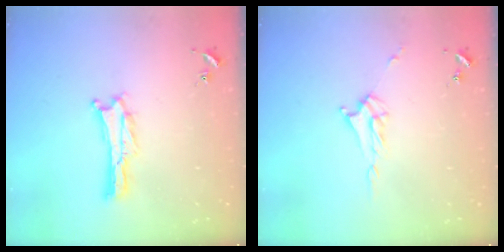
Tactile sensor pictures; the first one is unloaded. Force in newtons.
{"total": 4.0, "press": 4.0, "slide": 0.5}